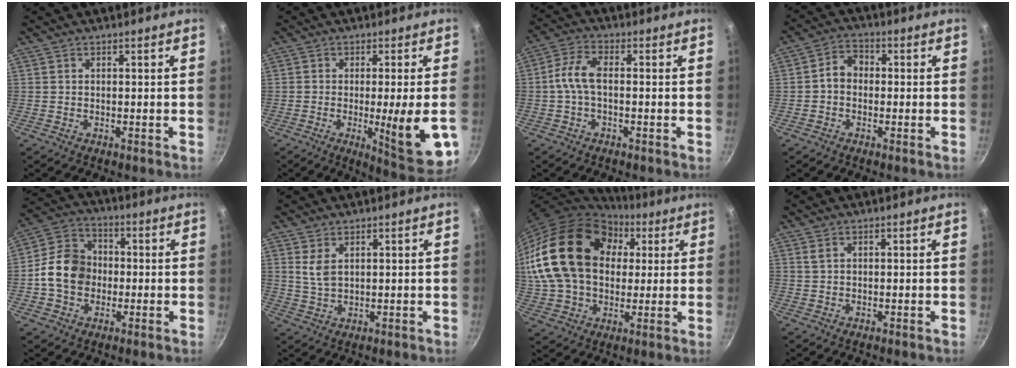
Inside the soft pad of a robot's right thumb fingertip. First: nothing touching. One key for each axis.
{"total": 12.4, "fx": -2.4, "fy": 1.8, "fz": 12.1, "tx": -0.161, "ty": -0.009, "tz": -0.027}
{"total": 6.1, "fx": -0.5, "fy": 2.8, "fz": 5.4, "tx": -0.122, "ty": 0.025, "tz": -0.019}
{"total": 4.6, "fx": -0.4, "fy": 3.7, "fz": 2.7, "tx": -0.028, "ty": 0.016, "tz": -0.020}
{"total": 11.6, "fx": -1.1, "fy": 9.5, "fz": 6.6, "tx": -0.089, "ty": 0.024, "tz": -0.038}
{"total": 4.0, "fx": 1.7, "fy": 2.1, "fz": 2.9, "tx": -0.054, "ty": -0.015, "tz": 0.038}
{"total": 27.7, "fx": 6.5, "fy": 19.6, "fz": 18.4, "tx": -0.345, "ty": 0.027, "tz": 0.117}
{"total": 1.2, "fx": 0.6, "fy": 0.7, "fz": 0.8, "tx": -0.017, "ty": 0.001, "tz": 0.014}